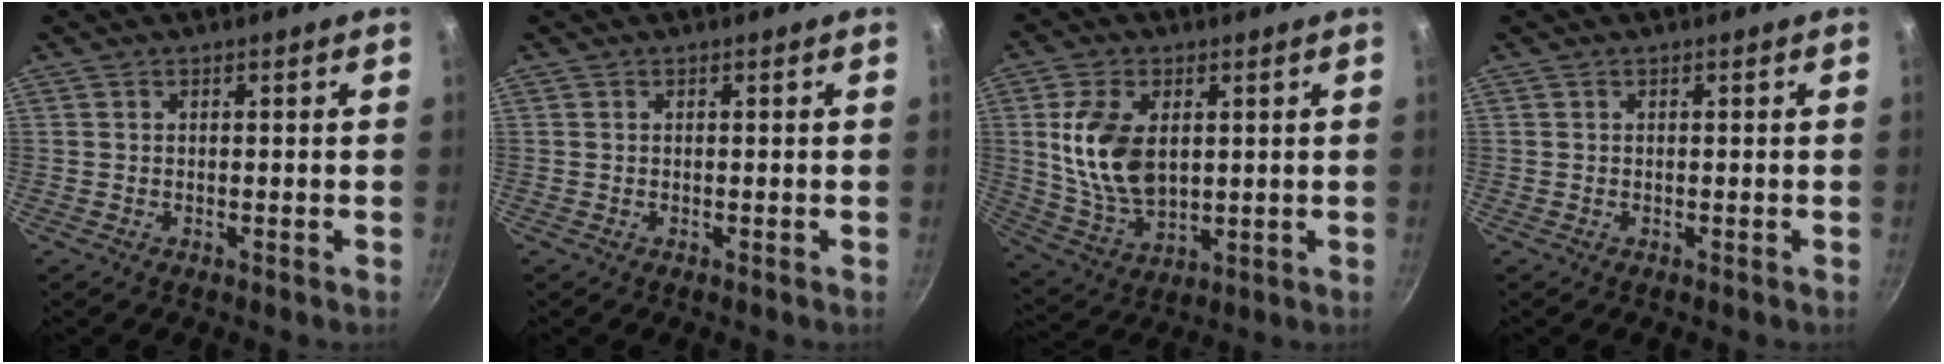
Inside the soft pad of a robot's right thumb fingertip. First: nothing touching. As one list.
[{"total": 0.0}, {"total": 13.1, "force": [2.4, 8.1, 10.0], "torque": [-0.176, -0.022, 0.057]}, {"total": 0.0}]